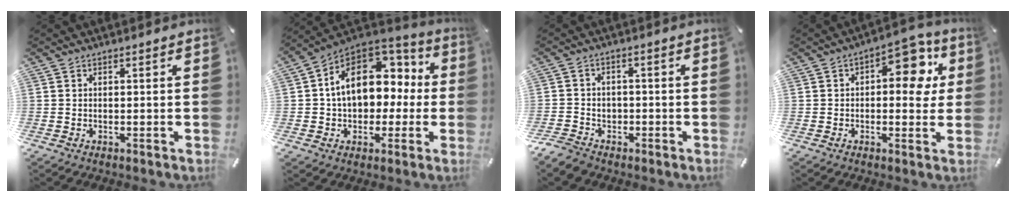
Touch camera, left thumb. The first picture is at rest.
{"total": 16.6, "force": [3.4, 12.3, 10.7], "torque": [-0.178, -0.006, 0.062]}
{"total": 4.7, "force": [-2.4, 3.8, 1.2], "torque": [-0.033, 0.013, -0.046]}
{"total": 11.1, "force": [2.9, 6.1, 8.8], "torque": [-0.098, -0.018, 0.041]}